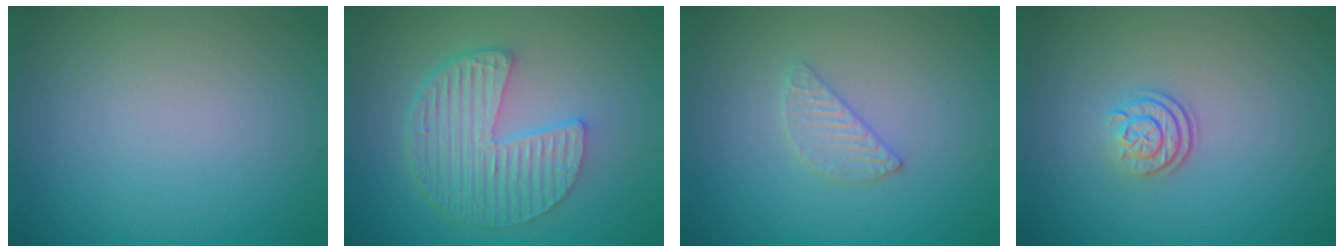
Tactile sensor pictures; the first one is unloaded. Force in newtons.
{"total": 6.0, "press": 4.3, "slide": 4.2}
{"total": 1.9, "press": 1.8, "slide": 0.2}
{"total": 2.4, "press": 1.8, "slide": 1.6}